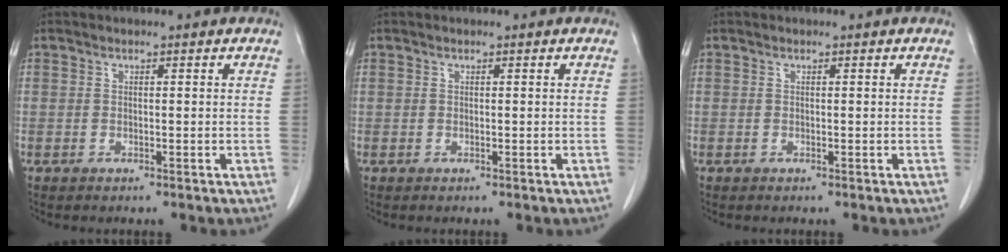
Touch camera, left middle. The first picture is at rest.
{"total": 0.0}
{"total": 0.0}